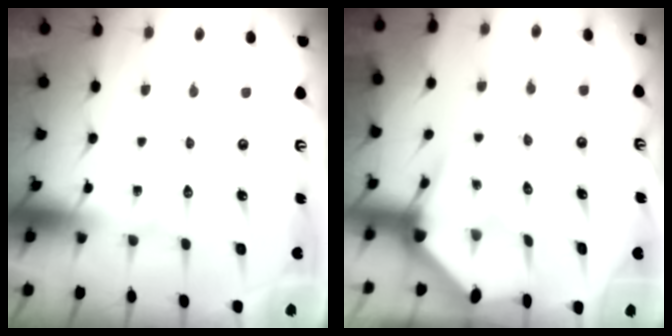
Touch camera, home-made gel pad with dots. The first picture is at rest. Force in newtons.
{"total": 3.5, "press": 3.5, "slide": 0.3}